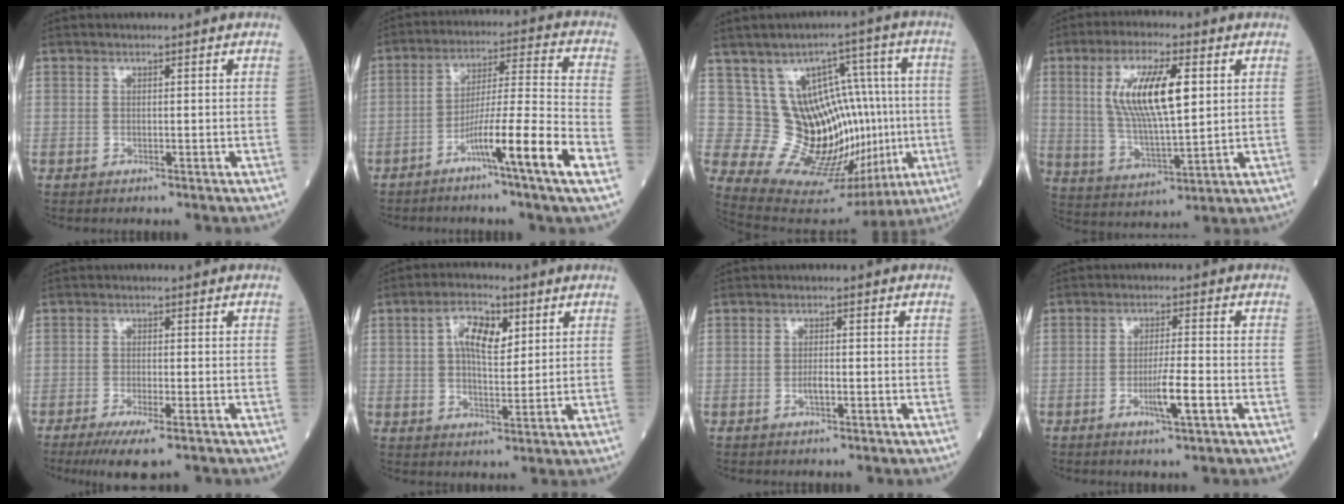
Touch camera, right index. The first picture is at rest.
{"total": 12.1, "force": [-5.9, -1.6, 10.5], "torque": [-0.181, -0.004, -0.103]}
{"total": 17.2, "force": [-0.3, 10.5, 13.6], "torque": [-0.196, 0.038, 0.029]}
{"total": 12.7, "force": [3.3, 3.1, 11.9], "torque": [-0.241, 0.004, 0.064]}
{"total": 6.8, "force": [-4.7, 0.9, 4.9], "torque": [-0.082, -0.018, -0.073]}
{"total": 7.1, "force": [2.4, 3.0, 5.9], "torque": [-0.113, 0.013, 0.041]}
{"total": 1.5, "force": [-0.6, 0.2, 1.3], "torque": [-0.029, 0.000, -0.012]}
{"total": 5.0, "force": [-2.0, -0.1, 4.5], "torque": [-0.084, -0.008, -0.036]}